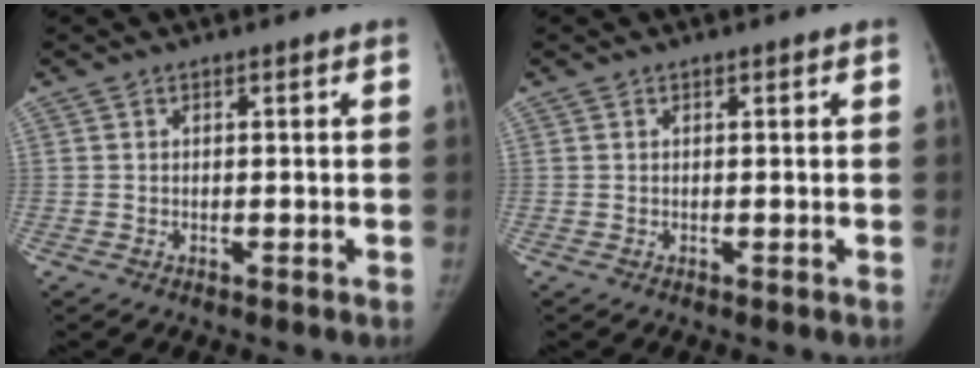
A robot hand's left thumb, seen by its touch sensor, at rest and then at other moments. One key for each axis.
{"total": 0.0}